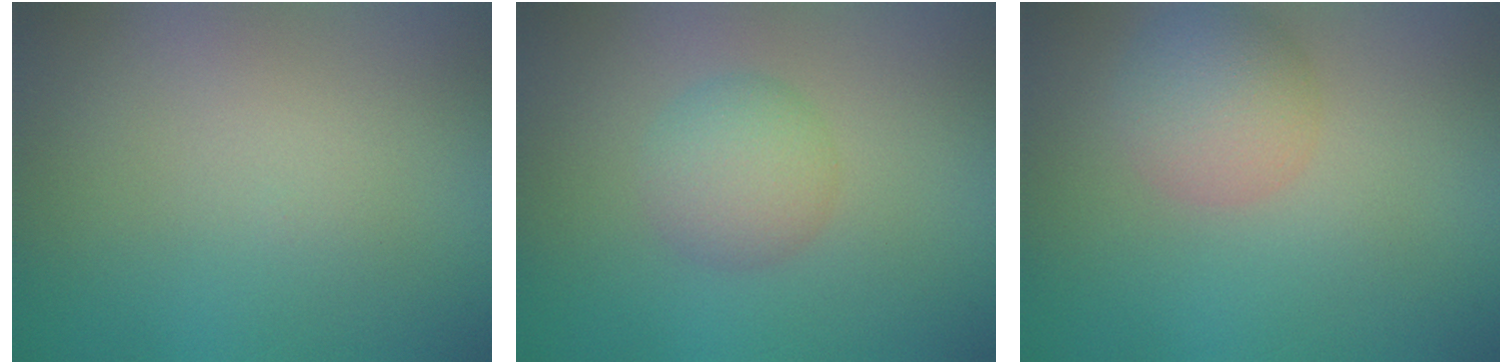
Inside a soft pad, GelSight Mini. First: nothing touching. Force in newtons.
{"total": 2.9, "press": 2.9, "slide": 0.1}
{"total": 3.6, "press": 3.6, "slide": 0.2}